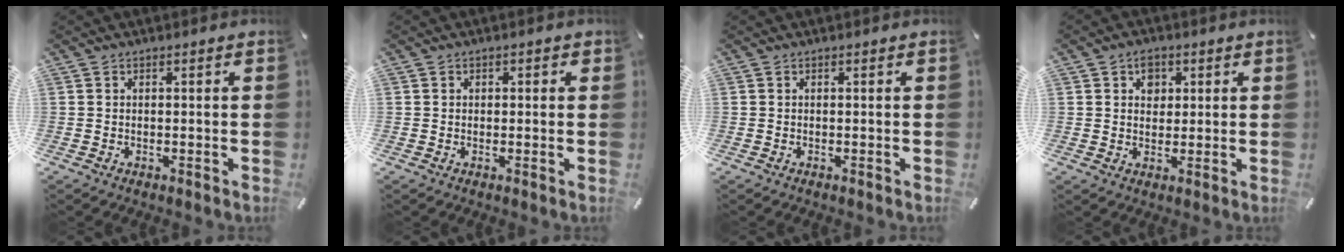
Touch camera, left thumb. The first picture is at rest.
{"total": 1.1, "force": [0.0, 1.1, 0.2], "torque": [0.004, 0.003, -0.005]}
{"total": 0.0}
{"total": 4.3, "force": [1.6, 3.5, 1.8], "torque": [-0.019, -0.001, 0.023]}